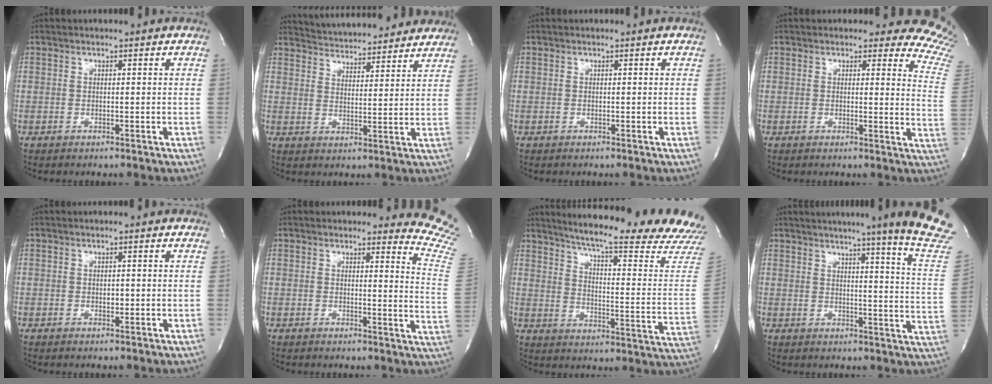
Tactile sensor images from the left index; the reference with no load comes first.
{"total": 15.5, "force": [14.6, 2.9, 4.2], "torque": [-0.056, 0.016, 0.197]}
{"total": 0.0}
{"total": 10.6, "force": [10.4, 2.2, 1.1], "torque": [0.029, -0.099, 0.058]}
{"total": 0.8, "force": [-0.1, 0.5, 0.6], "torque": [-0.008, 0.001, -0.001]}
{"total": 10.2, "force": [10.2, 0.5, 0.6], "torque": [0.021, -0.129, 0.064]}
{"total": 26.1, "force": [23.5, -0.2, 11.4], "torque": [-0.176, -0.105, 0.289]}
{"total": 19.7, "force": [16.0, -1.8, 11.3], "torque": [-0.148, -0.079, 0.181]}